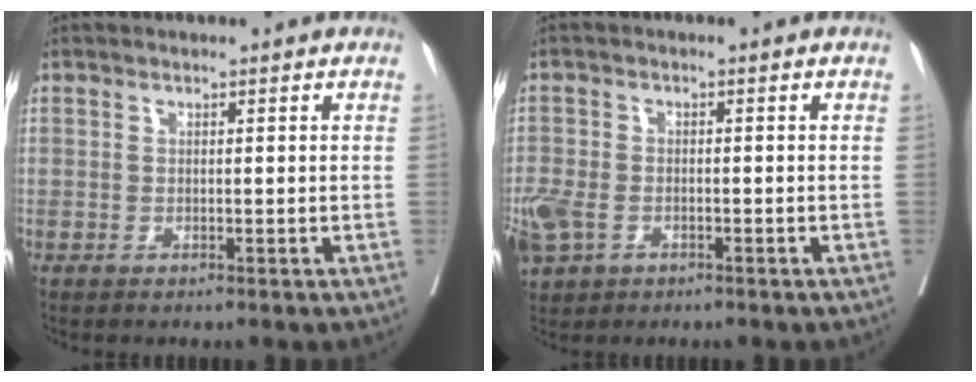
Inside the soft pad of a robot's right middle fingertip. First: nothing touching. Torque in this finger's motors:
{"motor_torque": [1.63, -0.50, 0.41, 0.21]}